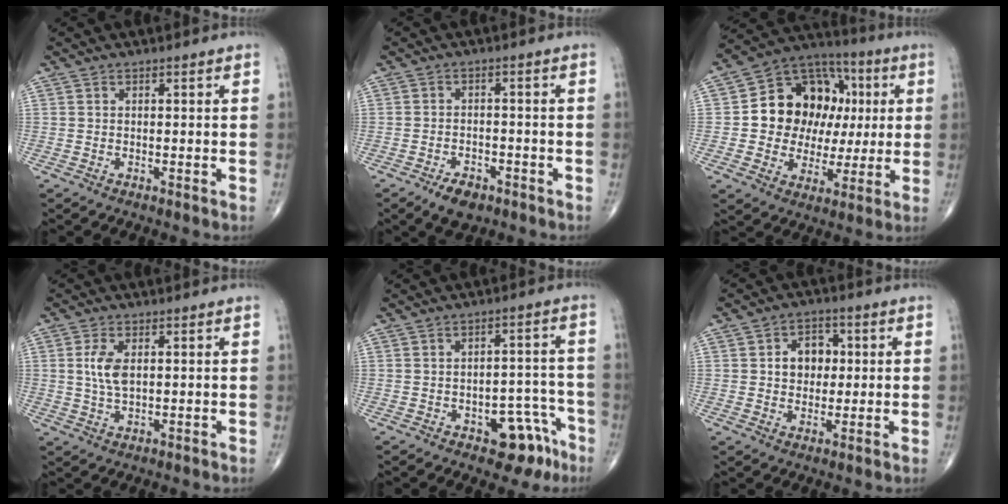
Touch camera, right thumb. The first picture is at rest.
{"total": 5.0, "force": [-3.2, 2.7, 2.8], "torque": [-0.037, 0.011, -0.050]}
{"total": 18.8, "force": [2.6, 14.6, 11.7], "torque": [-0.129, 0.027, 0.044]}
{"total": 5.0, "force": [0.9, 2.5, 4.2], "torque": [-0.089, -0.002, 0.018]}
{"total": 8.7, "force": [-4.8, 4.7, 5.5], "torque": [-0.034, 0.044, -0.059]}
{"total": 6.8, "force": [1.0, 5.3, 4.1], "torque": [-0.029, 0.007, 0.011]}